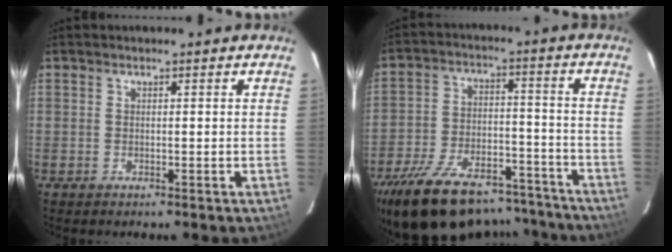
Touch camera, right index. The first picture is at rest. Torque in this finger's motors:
{"motor_torque": [1.26, -0.88, 1.05, 0.19]}